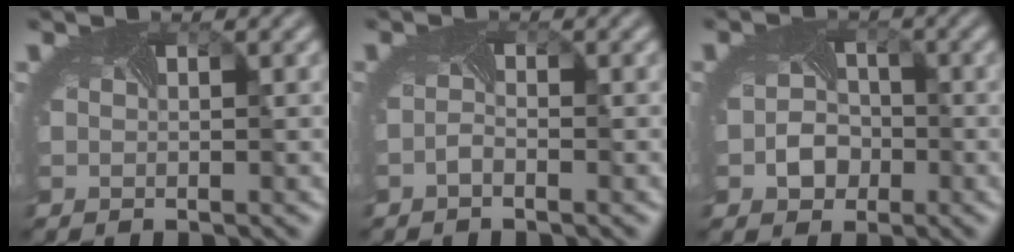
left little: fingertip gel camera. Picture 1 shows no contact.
{"total": 0.8, "force": [-0.8, 0.0, 0.3], "torque": [-0.015, -0.002, -0.016]}
{"total": 3.0, "force": [-1.1, 2.5, 1.2], "torque": [-0.020, -0.006, -0.019]}